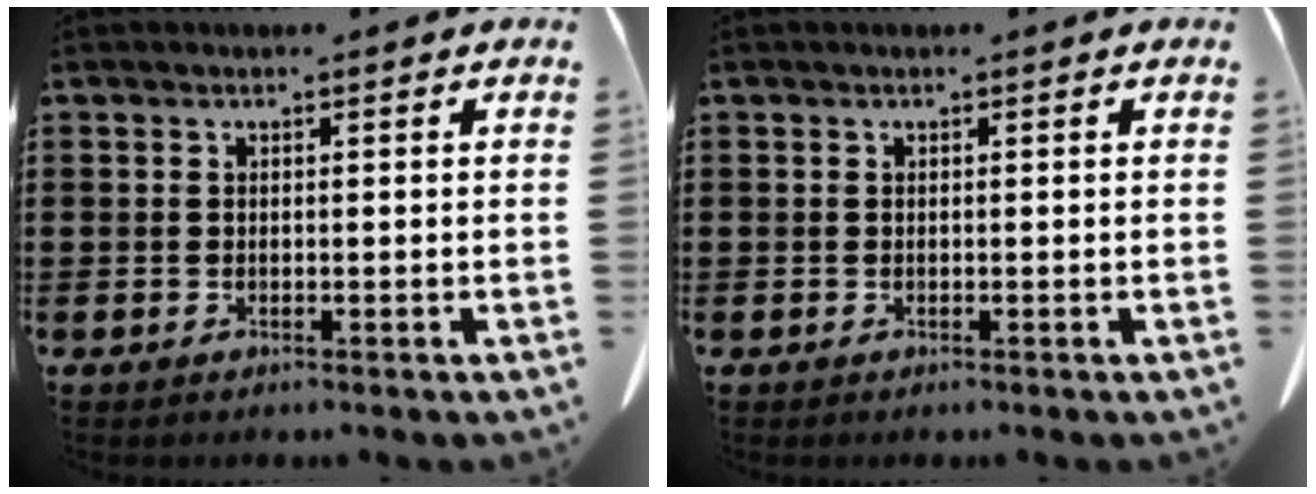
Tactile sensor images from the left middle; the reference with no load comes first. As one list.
[{"total": 0.0}]